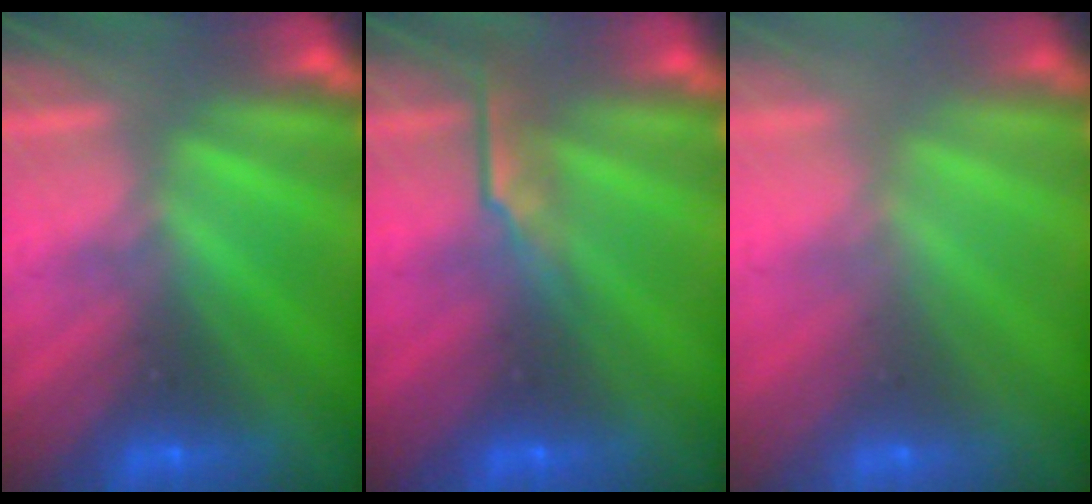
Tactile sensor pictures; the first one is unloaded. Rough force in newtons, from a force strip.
{"total": 2.7}
{"total": 2.4}